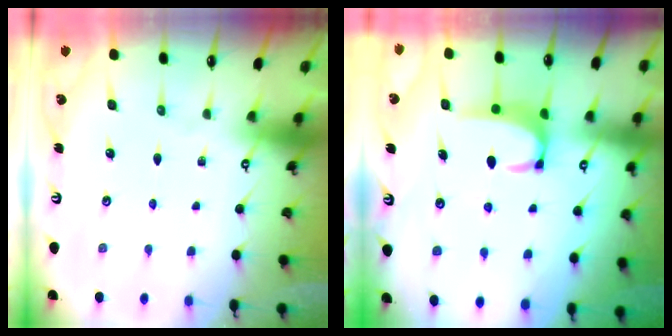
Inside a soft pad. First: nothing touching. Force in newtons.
{"total": 2.6, "press": 2.6, "slide": 0.5}